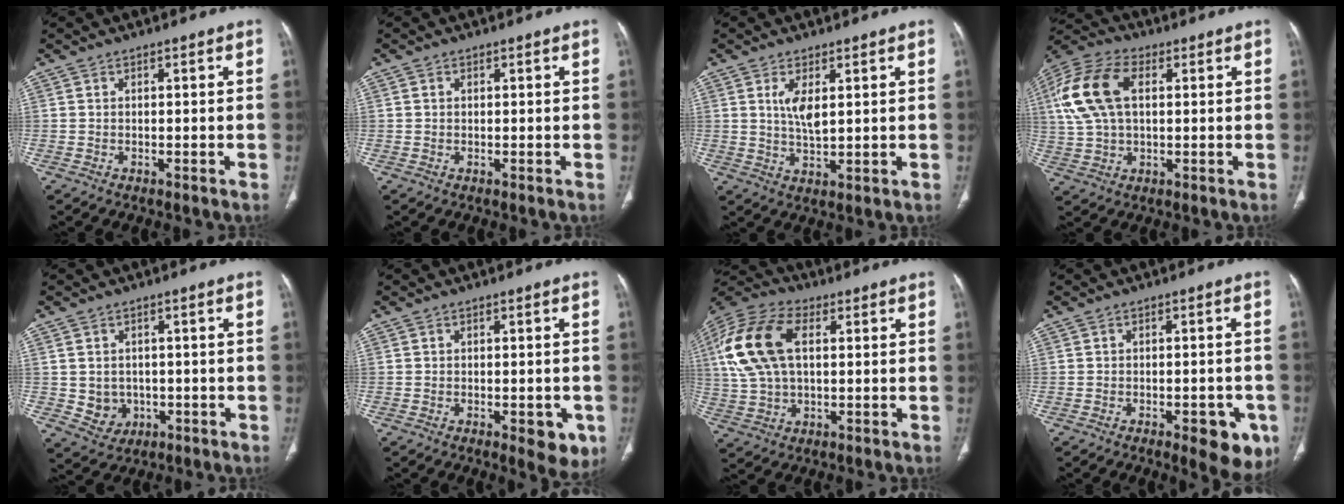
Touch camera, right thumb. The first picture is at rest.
{"total": 0.6, "force": [0.2, 0.6, 0.2], "torque": [-0.002, 0.001, 0.003]}
{"total": 5.0, "force": [1.7, 1.8, 4.4], "torque": [-0.084, -0.019, 0.038]}
{"total": 15.0, "force": [3.5, 8.9, 11.6], "torque": [-0.251, 0.023, 0.066]}
{"total": 5.1, "force": [-0.5, 4.5, 2.2], "torque": [-0.017, 0.002, 0.007]}
{"total": 5.5, "force": [-2.0, 2.5, 4.5], "torque": [-0.036, -0.004, -0.020]}
{"total": 17.5, "force": [3.9, 10.1, 13.7], "torque": [-0.295, 0.019, 0.070]}
{"total": 8.3, "force": [-3.7, 3.6, 6.5], "torque": [-0.055, 0.005, -0.040]}